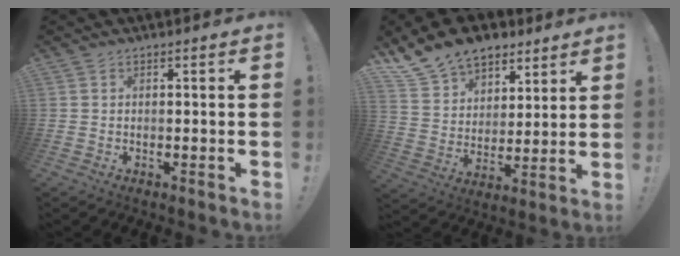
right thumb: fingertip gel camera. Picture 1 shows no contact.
{"total": 14.7, "force": [11.2, 8.6, 3.9], "torque": [-0.077, -0.077, 0.214]}